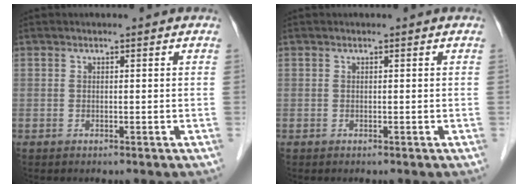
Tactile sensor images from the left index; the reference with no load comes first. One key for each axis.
{"total": 0.0}